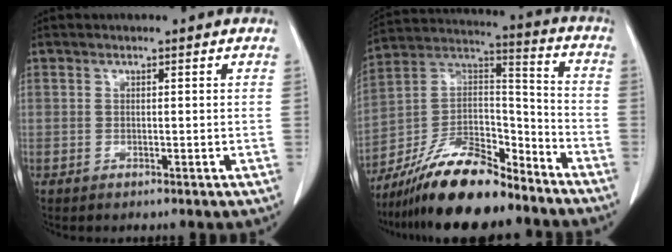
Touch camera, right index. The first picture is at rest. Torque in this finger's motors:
{"motor_torque": [0.59, -0.54, -0.21, -0.21]}